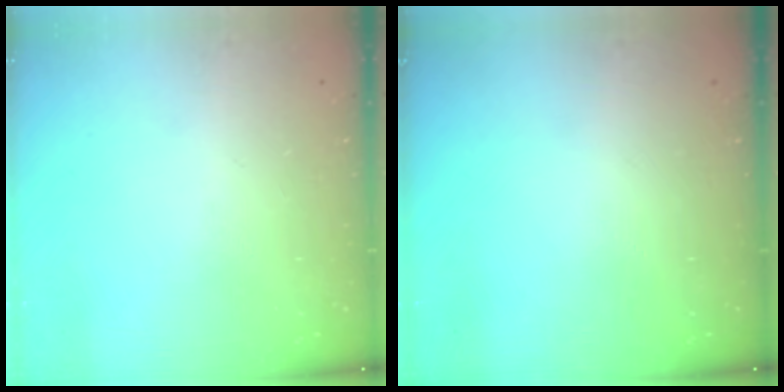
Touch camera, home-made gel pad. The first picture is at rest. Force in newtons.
{"total": 0.0}